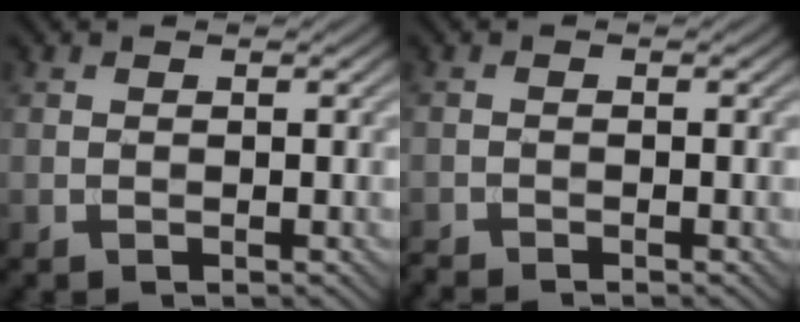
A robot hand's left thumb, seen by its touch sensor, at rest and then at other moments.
{"total": 1.2, "force": [-1.2, -0.1, 0.2], "torque": [-0.002, -0.003, -0.026]}